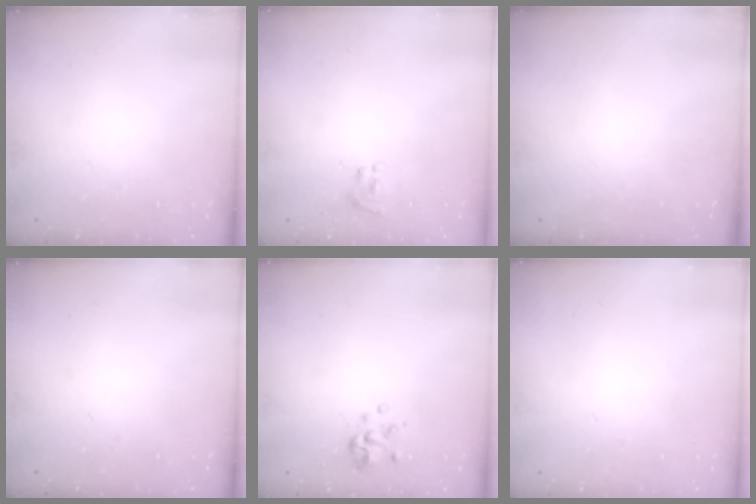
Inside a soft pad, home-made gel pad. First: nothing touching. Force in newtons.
{"total": 3.0, "press": 2.9, "slide": 0.9}
{"total": 0.0}
{"total": 0.0}
{"total": 2.9, "press": 2.8, "slide": 0.9}
{"total": 1.9, "press": 1.9, "slide": 0.2}